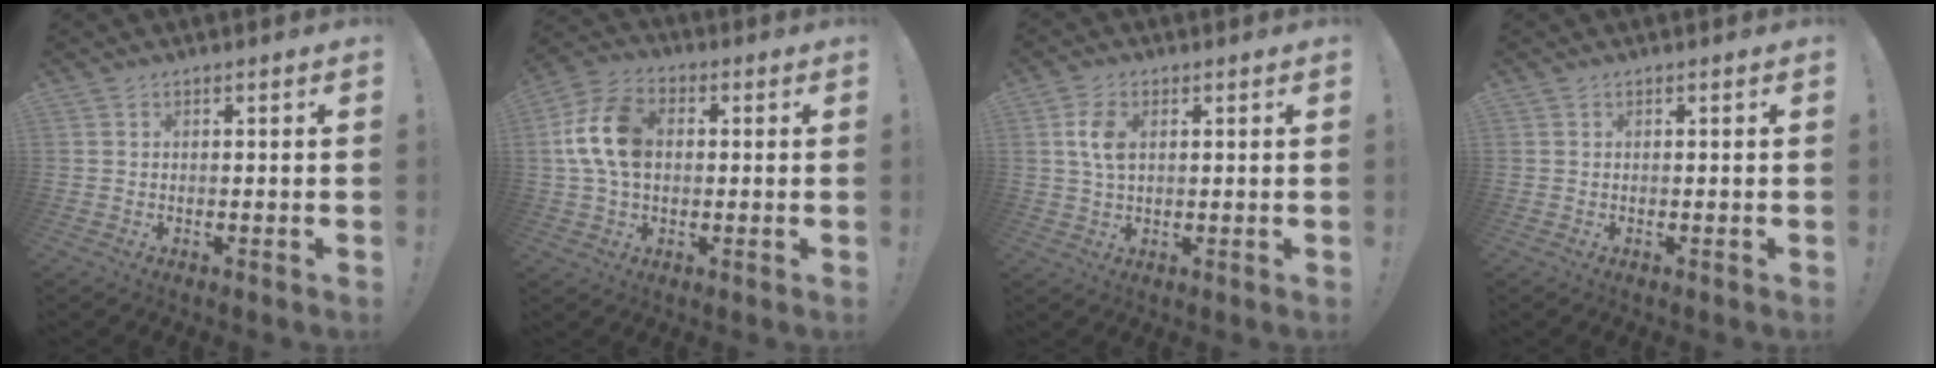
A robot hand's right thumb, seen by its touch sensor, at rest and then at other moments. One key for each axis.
{"total": 14.2, "fx": 1.6, "fy": 9.7, "fz": 10.3, "tx": -0.187, "ty": 0.009, "tz": 0.032}
{"total": 6.4, "fx": 1.7, "fy": 3.8, "fz": 4.9, "tx": -0.100, "ty": -0.002, "tz": 0.026}
{"total": 0.0}